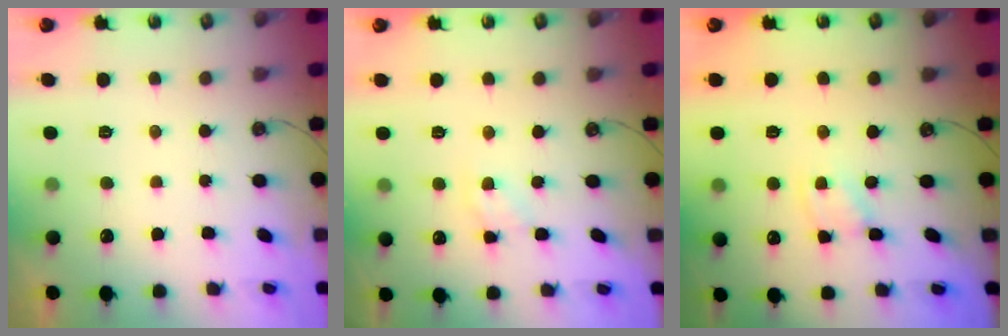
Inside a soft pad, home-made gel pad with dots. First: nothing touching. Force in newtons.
{"total": 6.7, "press": 6.6, "slide": 0.8}
{"total": 1.3, "press": 1.3, "slide": 0.0}